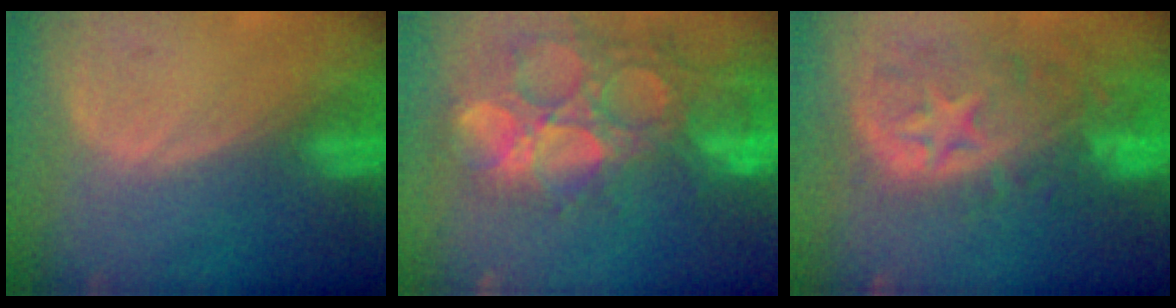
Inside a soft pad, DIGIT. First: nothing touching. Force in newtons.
{"total": 15.1, "press": 12.5, "slide": 8.5}
{"total": 11.8, "press": 10.1, "slide": 6.1}